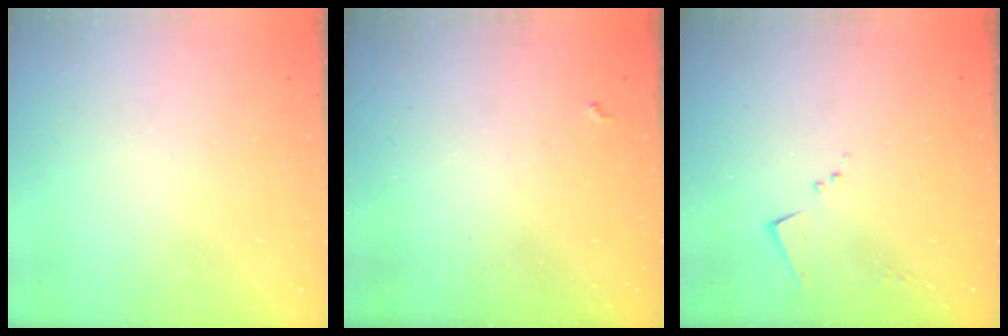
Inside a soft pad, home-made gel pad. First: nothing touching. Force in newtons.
{"total": 1.9, "press": 1.9, "slide": 0.4}
{"total": 4.3, "press": 4.3, "slide": 0.4}